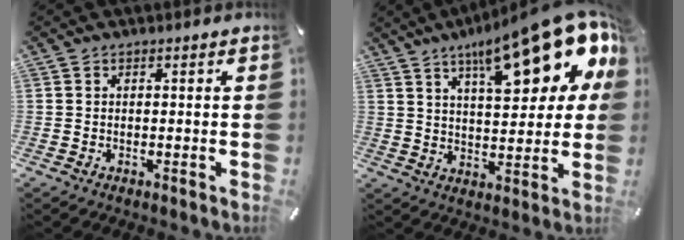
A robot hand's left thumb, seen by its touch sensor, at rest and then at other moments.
{"total": 24.2, "force": [14.0, 8.1, 18.0], "torque": [-0.264, -0.080, 0.224]}